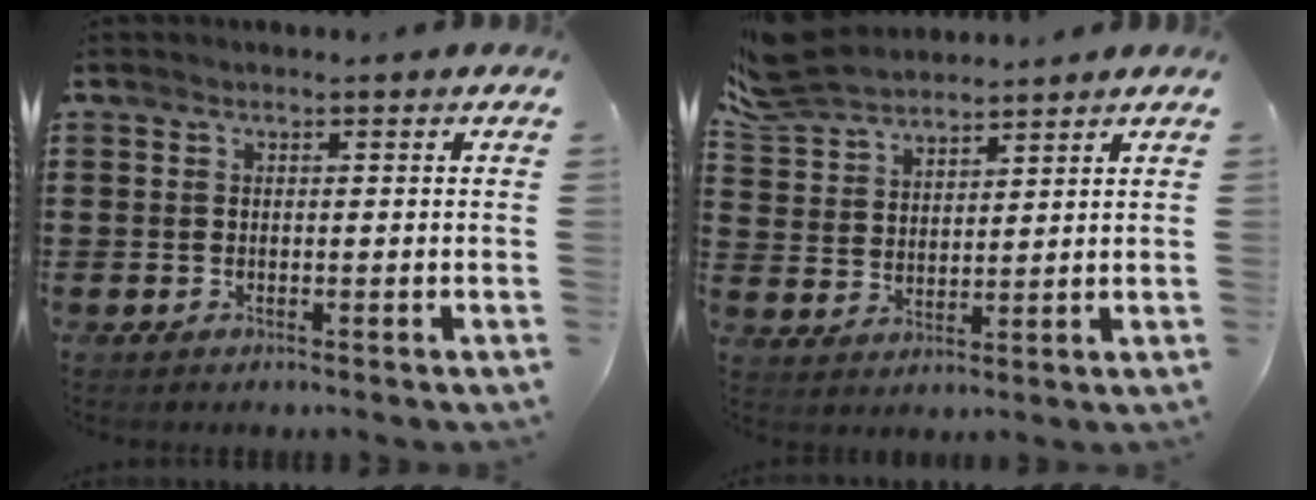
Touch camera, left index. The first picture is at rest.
{"total": 7.5, "force": [6.8, 2.2, 2.0], "torque": [-0.069, -0.014, 0.129]}